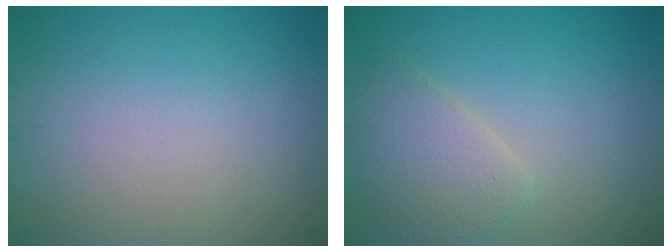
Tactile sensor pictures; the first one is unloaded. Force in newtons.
{"total": 3.5, "press": 3.5, "slide": 0.2}